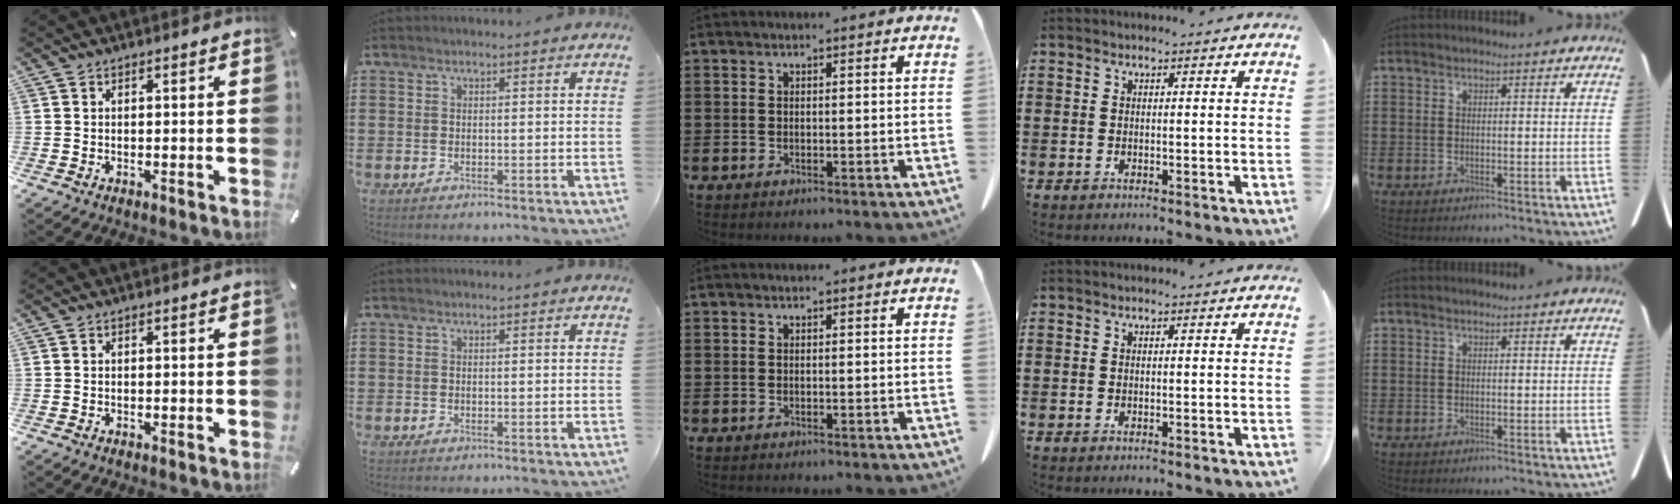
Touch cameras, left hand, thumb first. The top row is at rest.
{}